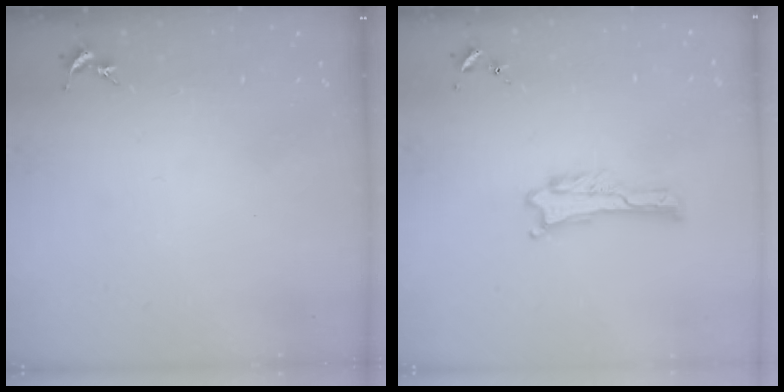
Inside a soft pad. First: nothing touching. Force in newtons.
{"total": 0.0}